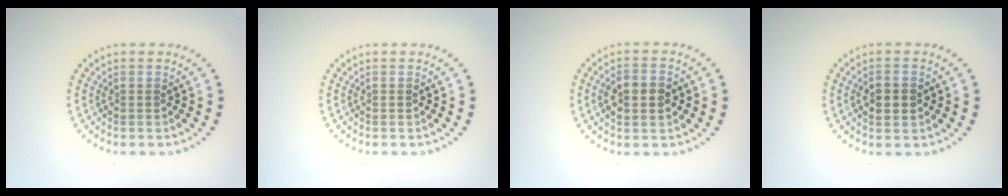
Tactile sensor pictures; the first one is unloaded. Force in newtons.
{"total": 0.0}
{"total": 3.6, "press": 3.6, "slide": 0.2}
{"total": 2.2, "press": 2.2, "slide": 0.2}